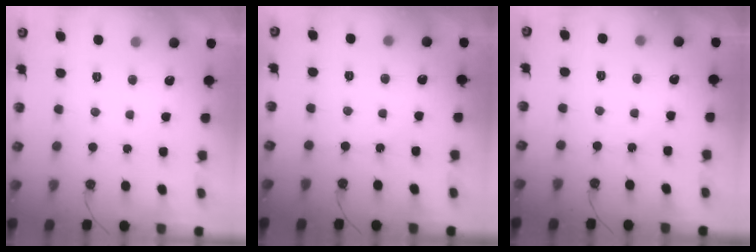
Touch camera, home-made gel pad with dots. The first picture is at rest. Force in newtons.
{"total": 1.6, "press": 1.5, "slide": 0.3}
{"total": 2.6, "press": 2.6, "slide": 0.5}